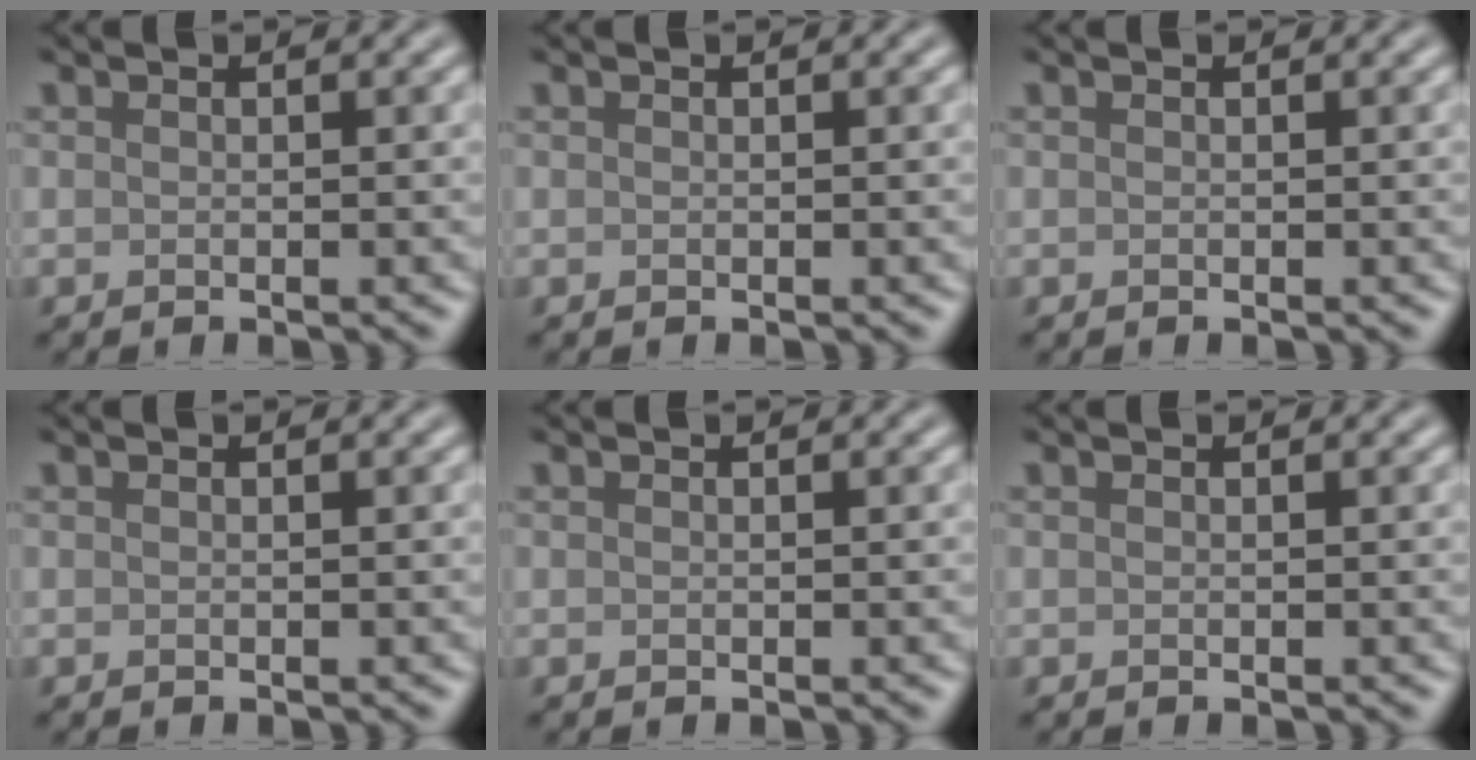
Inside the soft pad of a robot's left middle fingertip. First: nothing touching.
{"total": 0.0}
{"total": 0.0}
{"total": 0.0}
{"total": 0.0}
{"total": 0.0}